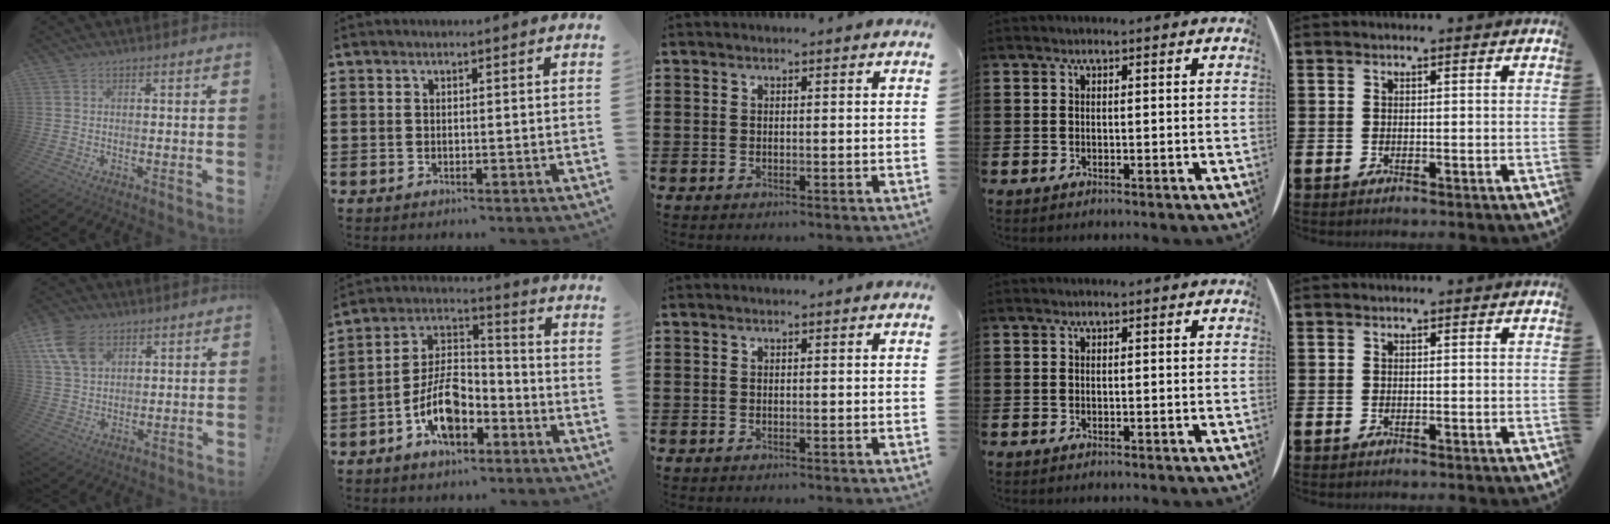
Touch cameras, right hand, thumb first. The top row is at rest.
{"thumb": {"total": 11.2, "force": [5.4, 7.5, 6.3], "torque": [-0.124, -0.014, 0.106]}, "index": {"total": 9.2, "force": [-4.9, 4.6, 6.3], "torque": [-0.142, 0.006, -0.094]}}